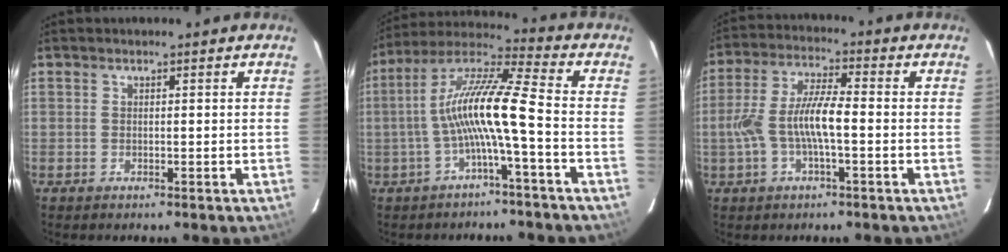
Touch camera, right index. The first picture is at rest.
{"total": 12.0, "force": [-2.8, 0.3, 11.7], "torque": [-0.232, 0.017, -0.054]}
{"total": 9.9, "force": [-1.8, 2.5, 9.4], "torque": [-0.196, 0.008, -0.031]}